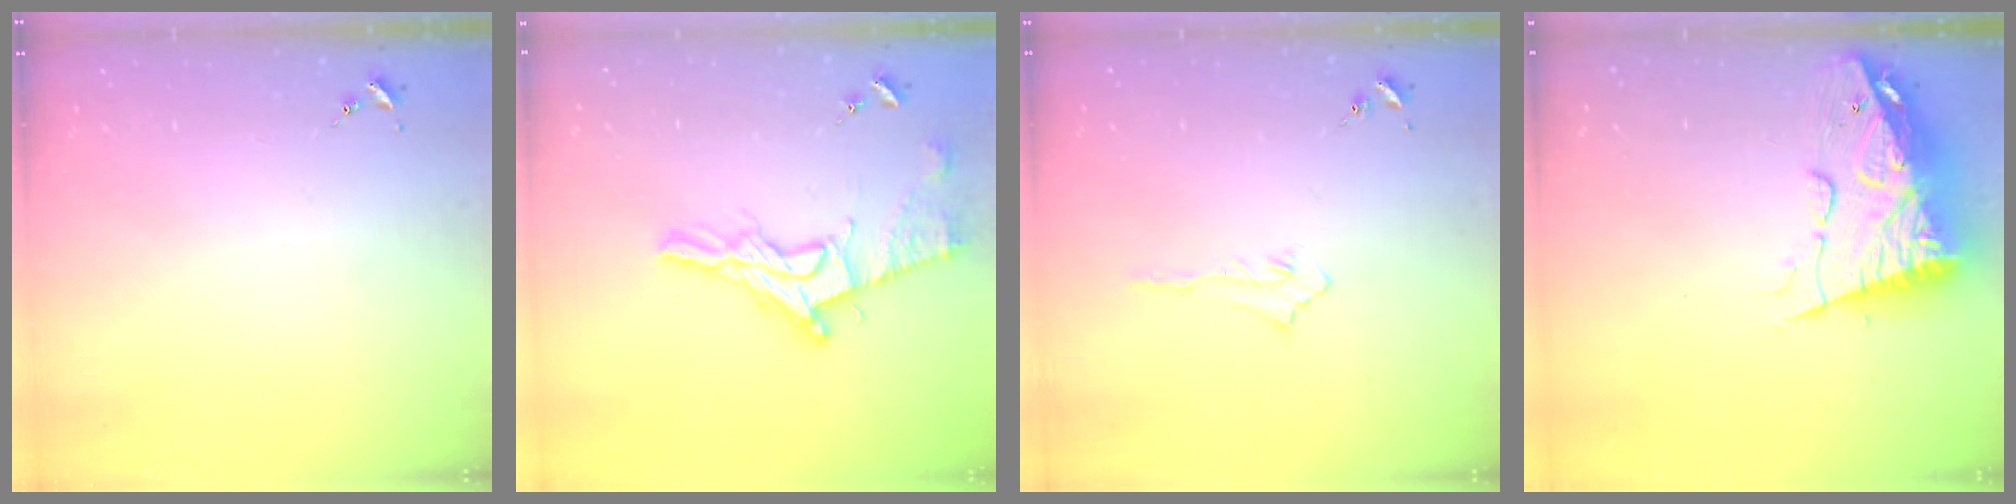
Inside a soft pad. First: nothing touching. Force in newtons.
{"total": 15.6, "press": 15.5, "slide": 1.6}
{"total": 3.4, "press": 3.4, "slide": 0.4}
{"total": 14.9, "press": 14.8, "slide": 1.2}